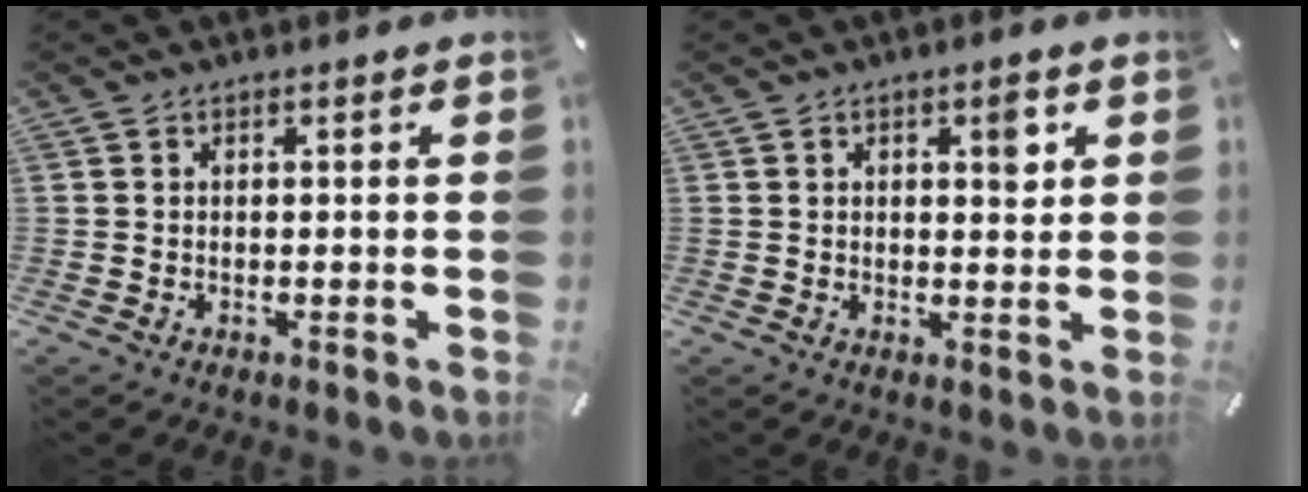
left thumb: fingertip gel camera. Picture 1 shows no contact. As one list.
[{"total": 4.7, "force": [1.6, 2.4, 3.8], "torque": [-0.031, -0.011, 0.015]}]